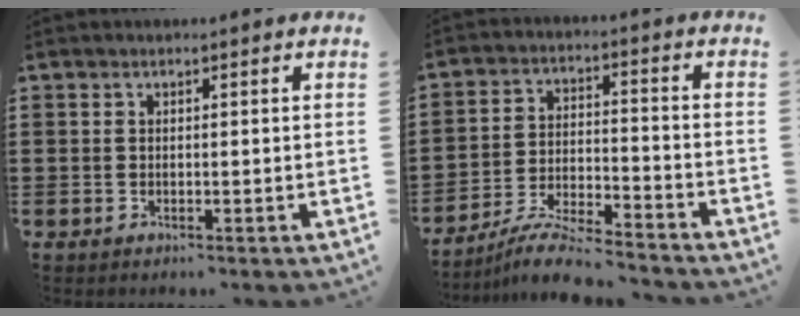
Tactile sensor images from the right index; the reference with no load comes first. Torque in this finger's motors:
{"motor_torque": [-0.09, 0.18, 0.10, -0.01]}